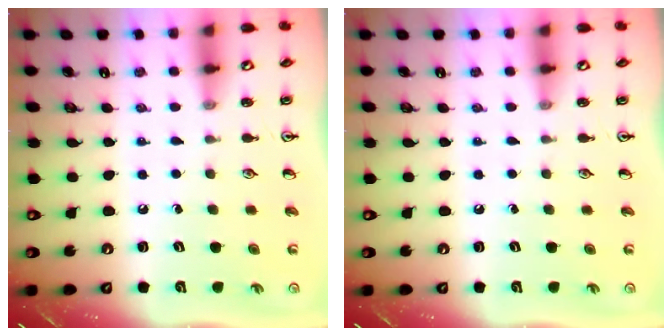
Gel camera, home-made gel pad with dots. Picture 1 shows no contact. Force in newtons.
{"total": 0.0}